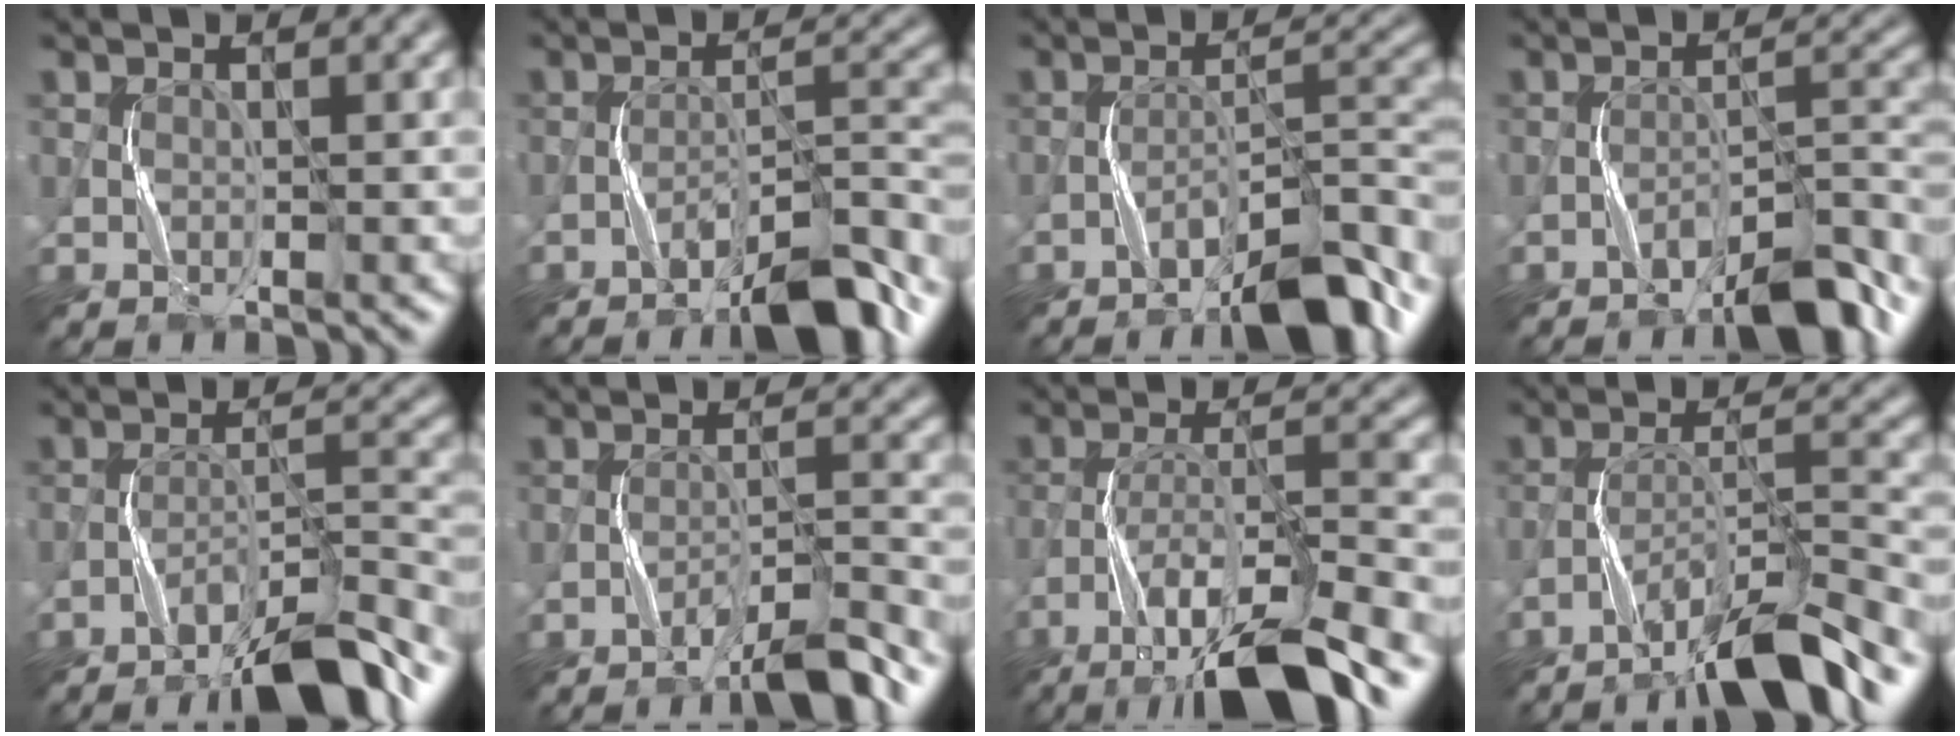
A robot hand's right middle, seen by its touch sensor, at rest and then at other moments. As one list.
[{"total": 8.1, "force": [-6.1, 1.6, 5.2], "torque": [-0.072, 0.018, -0.100]}, {"total": 9.1, "force": [-6.2, 2.3, 6.2], "torque": [-0.086, 0.019, -0.102]}, {"total": 6.8, "force": [-5.2, 1.4, 4.2], "torque": [-0.058, 0.015, -0.083]}, {"total": 8.8, "force": [-7.0, 1.3, 5.1], "torque": [-0.077, 0.015, -0.118]}, {"total": 5.2, "force": [-4.3, 0.4, 3.0], "torque": [-0.044, 0.012, -0.071]}, {"total": 11.8, "force": [-8.1, 2.2, 8.2], "torque": [-0.150, 0.004, -0.137]}, {"total": 8.7, "force": [-6.8, 1.1, 5.3], "torque": [-0.086, 0.012, -0.117]}]